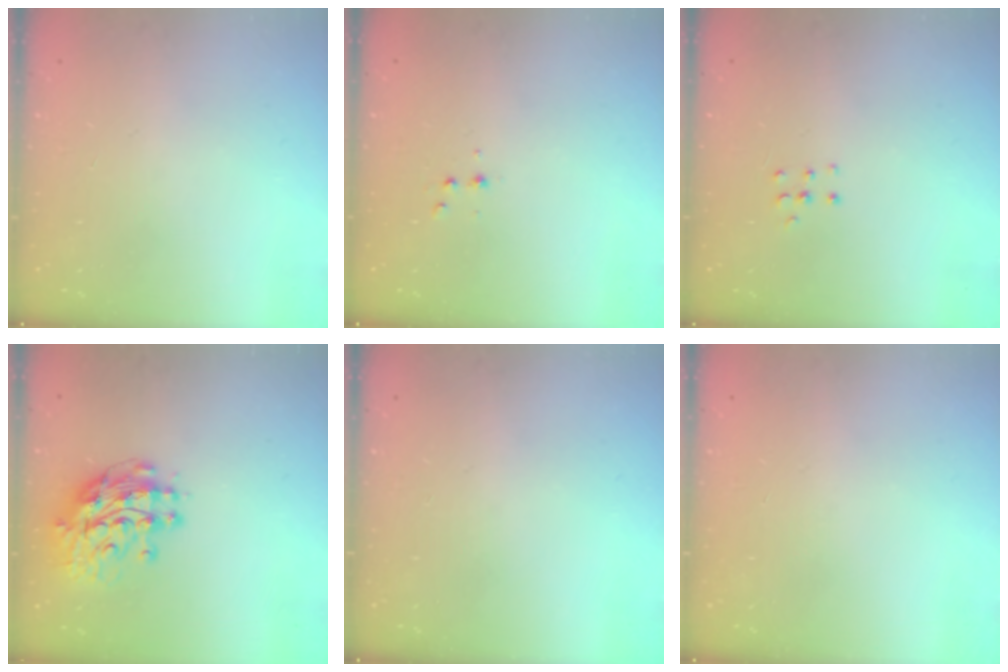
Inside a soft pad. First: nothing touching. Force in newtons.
{"total": 2.9, "press": 2.7, "slide": 1.1}
{"total": 3.8, "press": 3.8, "slide": 0.4}
{"total": 12.2, "press": 12.1, "slide": 1.1}
{"total": 0.0}
{"total": 0.0}